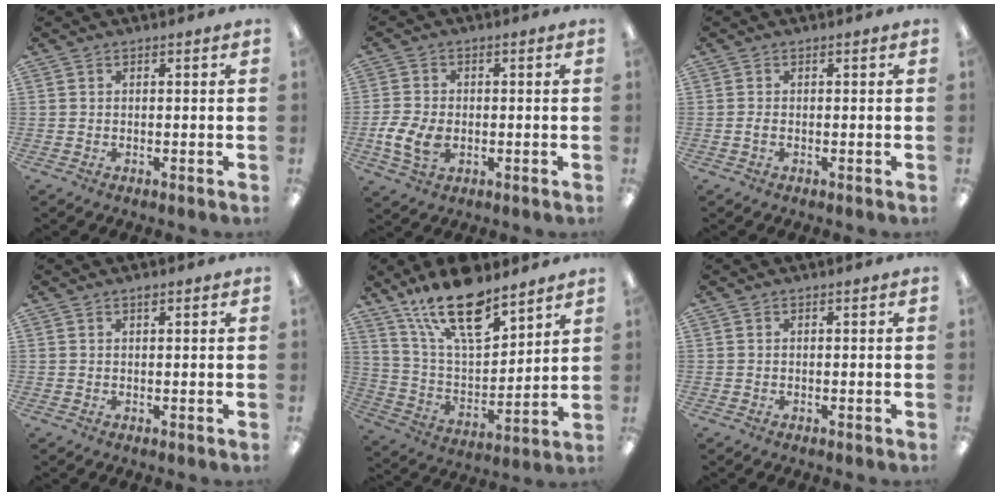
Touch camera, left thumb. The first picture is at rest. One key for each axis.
{"total": 7.6, "fx": -1.9, "fy": 5.3, "fz": 5.1, "tx": -0.114, "ty": 0.005, "tz": -0.033}
{"total": 0.9, "fx": -0.4, "fy": 0.6, "fz": 0.6, "tx": -0.013, "ty": 0.000, "tz": -0.007}
{"total": 0.6, "fx": 0.5, "fy": 0.3, "fz": 0.3, "tx": -0.010, "ty": 0.001, "tz": 0.009}
{"total": 19.2, "fx": 13.6, "fy": 7.7, "fz": 11.2, "tx": -0.200, "ty": -0.076, "tz": 0.237}
{"total": 0.0}